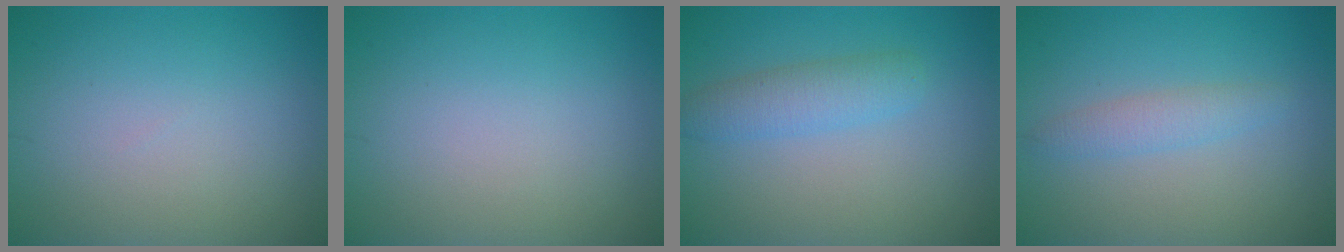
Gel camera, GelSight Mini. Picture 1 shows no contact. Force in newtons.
{"total": 0.0}
{"total": 2.8, "press": 2.8, "slide": 0.1}
{"total": 1.9, "press": 1.9, "slide": 0.0}